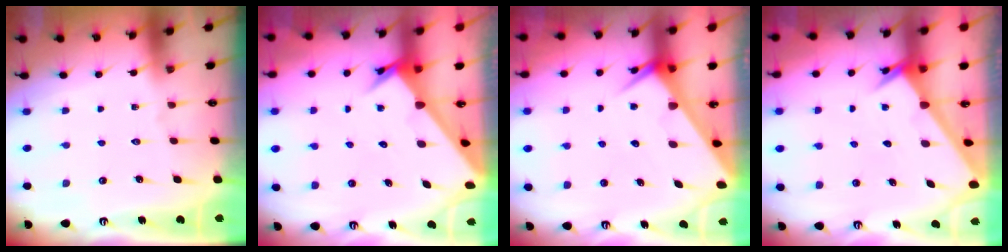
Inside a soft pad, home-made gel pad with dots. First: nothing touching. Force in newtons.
{"total": 3.4, "press": 3.3, "slide": 0.3}
{"total": 4.8, "press": 4.7, "slide": 0.4}
{"total": 2.0, "press": 2.0, "slide": 0.2}